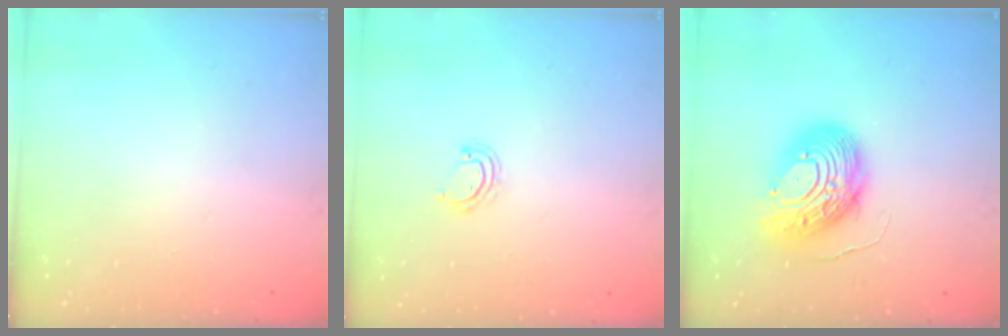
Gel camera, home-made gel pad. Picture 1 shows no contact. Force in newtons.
{"total": 2.7, "press": 2.7, "slide": 0.2}
{"total": 13.4, "press": 13.4, "slide": 1.2}